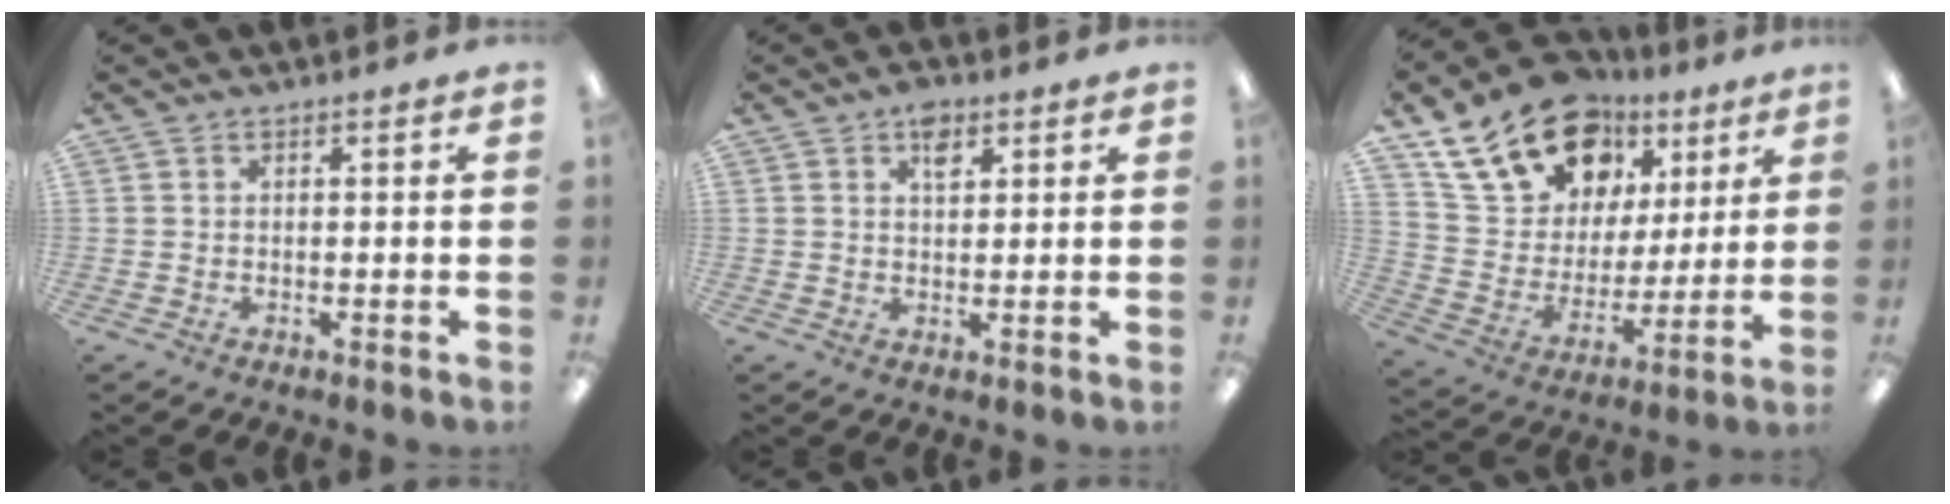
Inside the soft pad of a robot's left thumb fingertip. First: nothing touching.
{"total": 4.4, "force": [2.5, 2.5, 2.6], "torque": [-0.034, -0.006, 0.041]}
{"total": 20.4, "force": [13.0, 12.8, 9.0], "torque": [-0.153, -0.065, 0.238]}